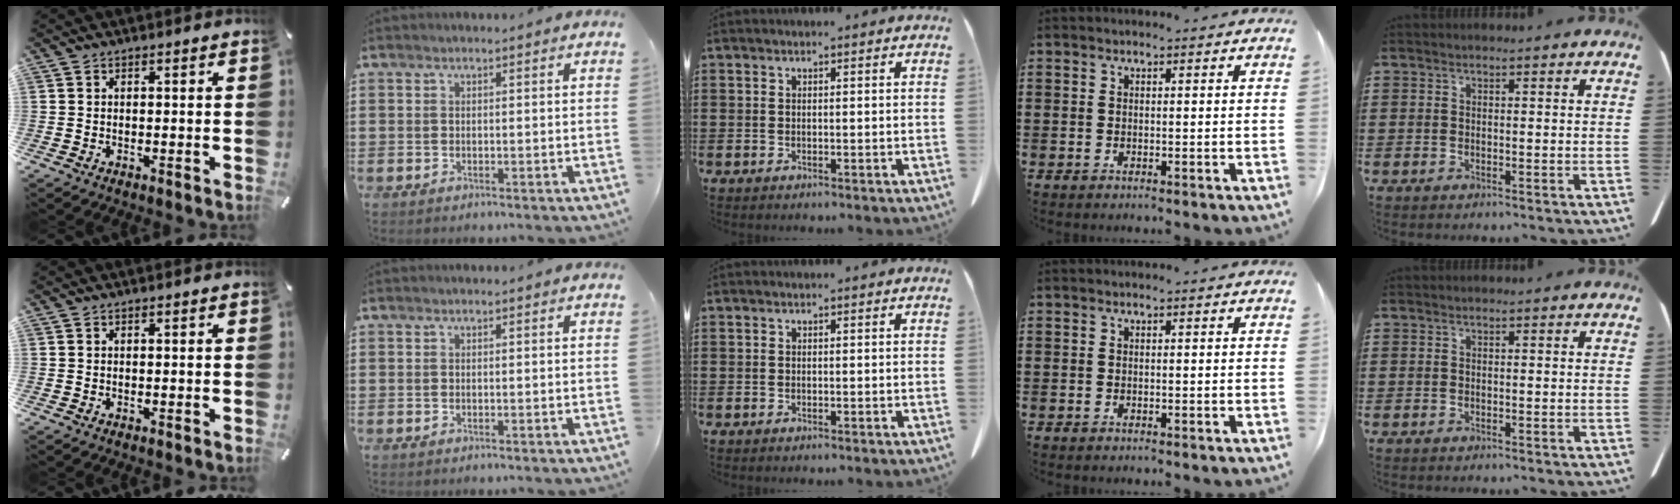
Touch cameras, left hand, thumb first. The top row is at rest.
{}